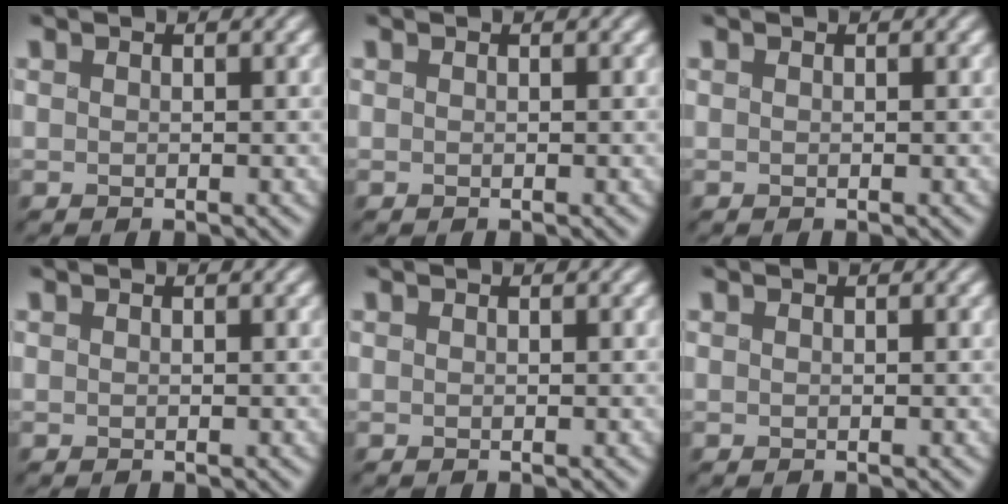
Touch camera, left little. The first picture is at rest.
{"total": 0.0}
{"total": 0.0}
{"total": 0.0}
{"total": 0.0}
{"total": 0.0}